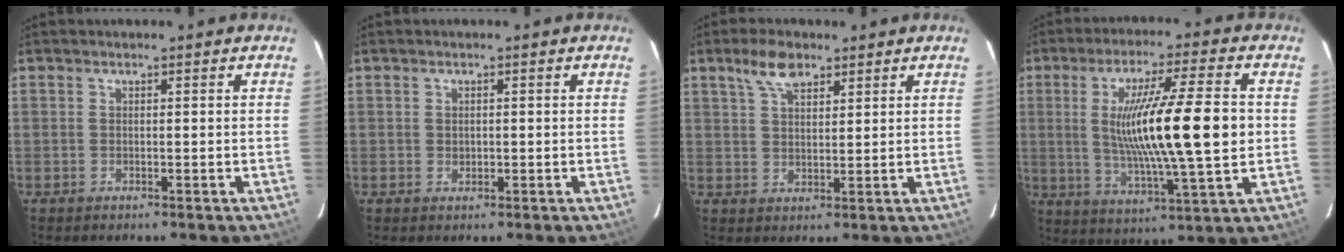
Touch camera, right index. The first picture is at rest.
{"total": 1.0, "force": [0.1, 0.9, 0.4], "torque": [-0.002, 0.003, 0.004]}
{"total": 5.8, "force": [3.8, 2.6, 3.5], "torque": [-0.063, 0.012, 0.070]}
{"total": 17.9, "force": [0.9, 1.4, 17.9], "torque": [-0.312, -0.013, 0.024]}